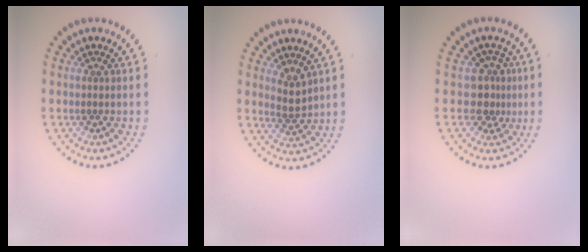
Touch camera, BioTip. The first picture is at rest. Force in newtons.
{"total": 1.9, "press": 1.5, "slide": 1.1}
{"total": 2.6, "press": 1.9, "slide": 1.7}